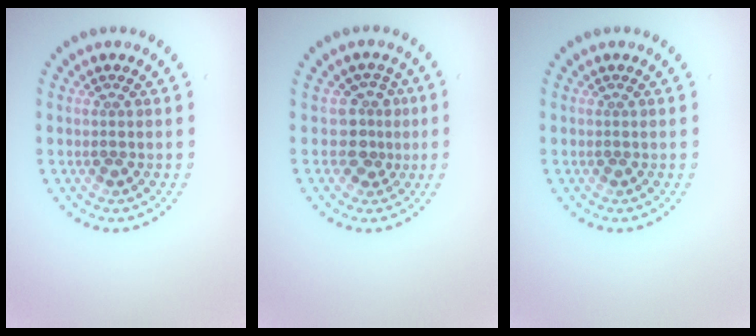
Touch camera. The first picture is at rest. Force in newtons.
{"total": 2.5, "press": 1.9, "slide": 1.6}
{"total": 0.0}